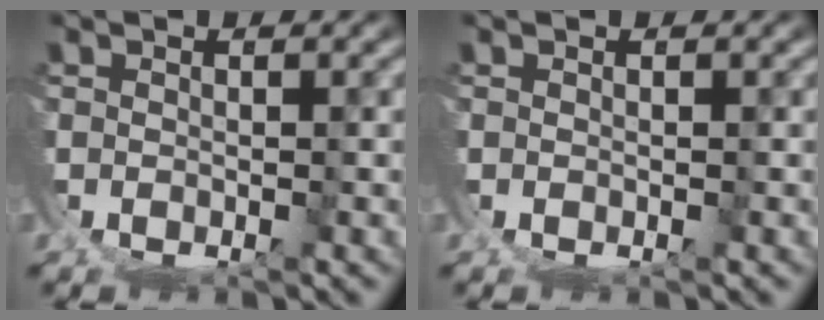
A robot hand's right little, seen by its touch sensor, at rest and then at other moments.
{"total": 0.0}